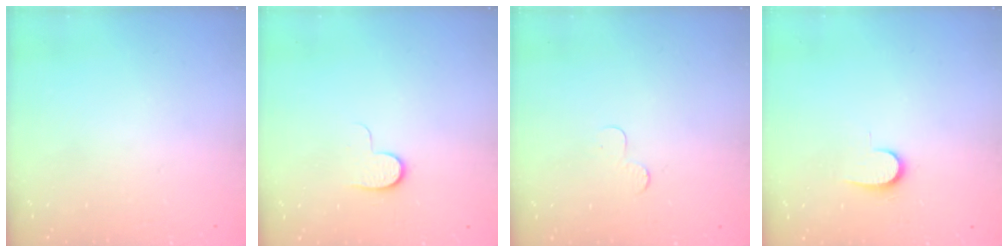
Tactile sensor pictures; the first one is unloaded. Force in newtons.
{"total": 5.3, "press": 5.3, "slide": 0.5}
{"total": 3.7, "press": 3.7, "slide": 0.4}
{"total": 6.7, "press": 6.6, "slide": 0.7}